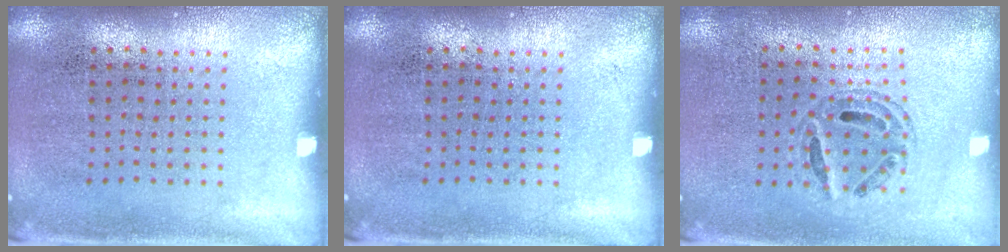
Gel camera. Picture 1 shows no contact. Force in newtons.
{"total": 0.0}
{"total": 0.8, "press": 0.7, "slide": 0.2}